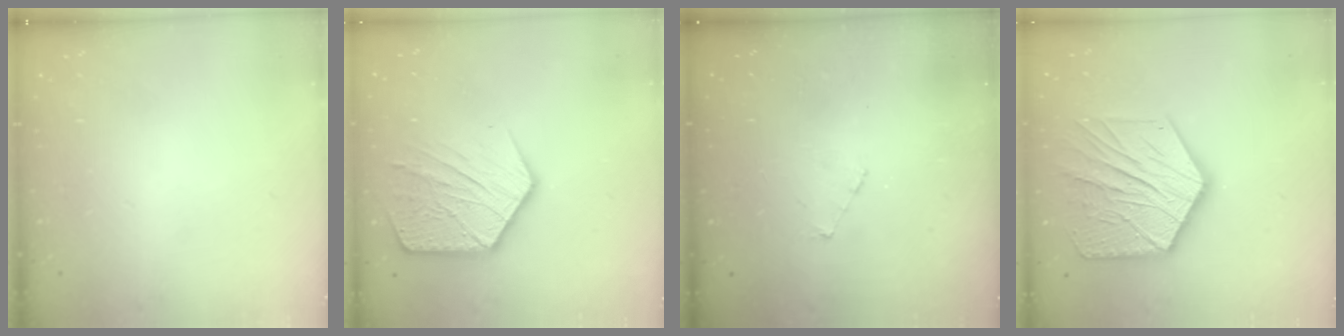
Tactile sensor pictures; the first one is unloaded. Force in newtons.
{"total": 16.2, "press": 16.1, "slide": 1.4}
{"total": 3.0, "press": 3.0, "slide": 0.3}
{"total": 21.0, "press": 21.0, "slide": 1.7}